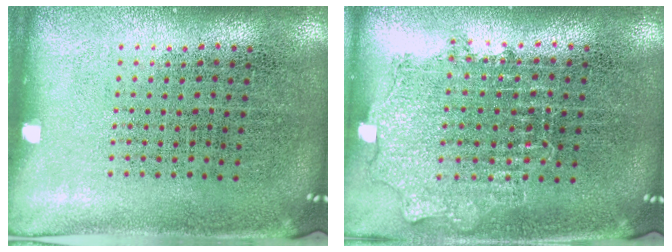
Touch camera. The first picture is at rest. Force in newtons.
{"total": 0.9, "press": 0.9, "slide": 0.2}